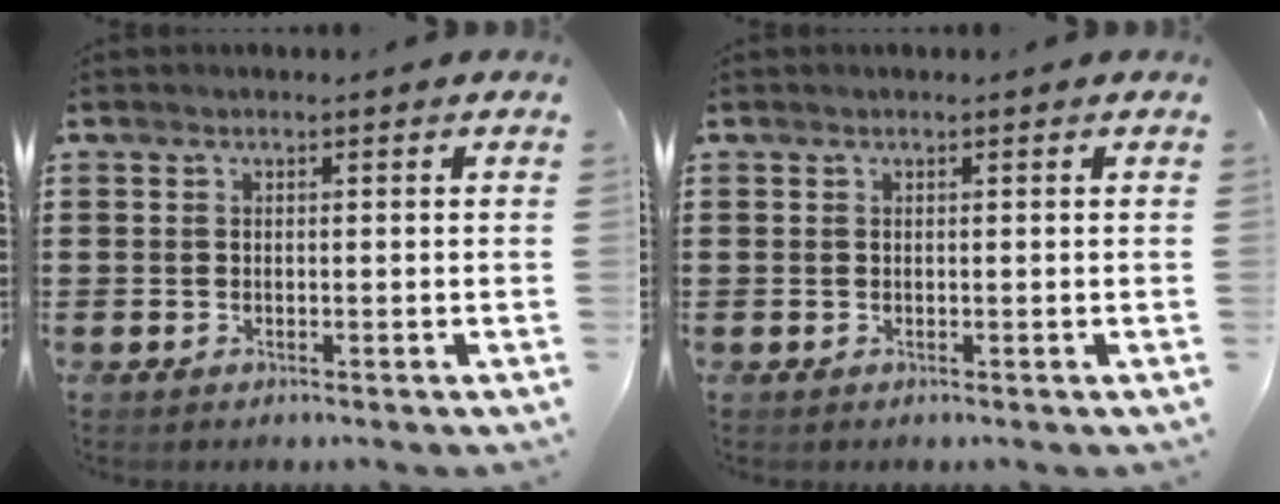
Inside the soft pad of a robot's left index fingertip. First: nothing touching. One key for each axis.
{"total": 0.0}